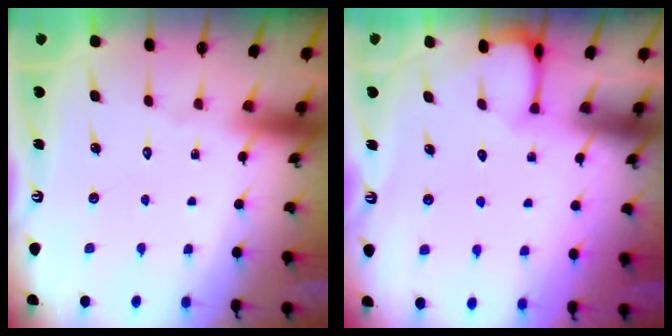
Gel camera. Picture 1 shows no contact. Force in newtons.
{"total": 1.6, "press": 1.6, "slide": 0.1}